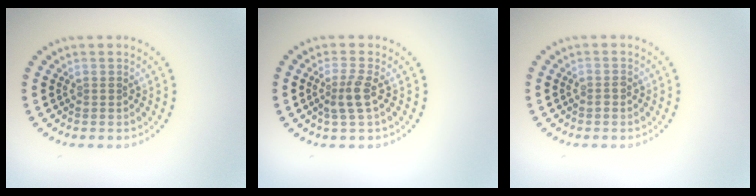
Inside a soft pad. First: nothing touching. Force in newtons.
{"total": 2.2, "press": 1.8, "slide": 1.3}
{"total": 0.8, "press": 0.7, "slide": 0.4}